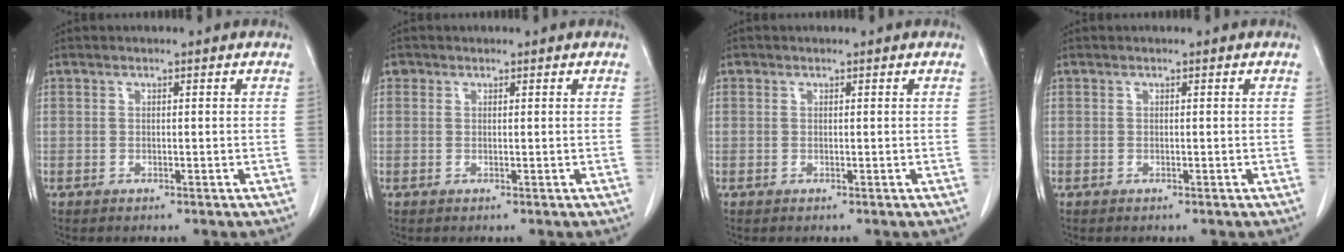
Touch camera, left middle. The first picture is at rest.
{"total": 0.6, "force": [0.4, 0.5, 0.1], "torque": [0.002, 0.001, 0.006]}
{"total": 0.0}
{"total": 0.0}